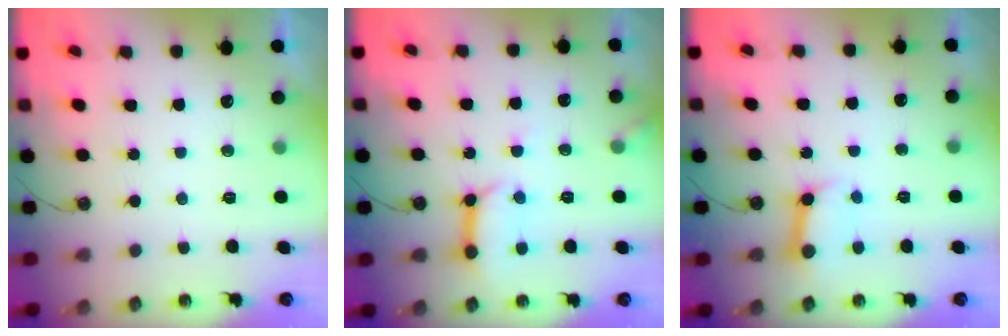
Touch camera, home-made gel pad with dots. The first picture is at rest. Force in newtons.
{"total": 11.0, "press": 11.0, "slide": 1.2}
{"total": 7.9, "press": 7.8, "slide": 0.9}